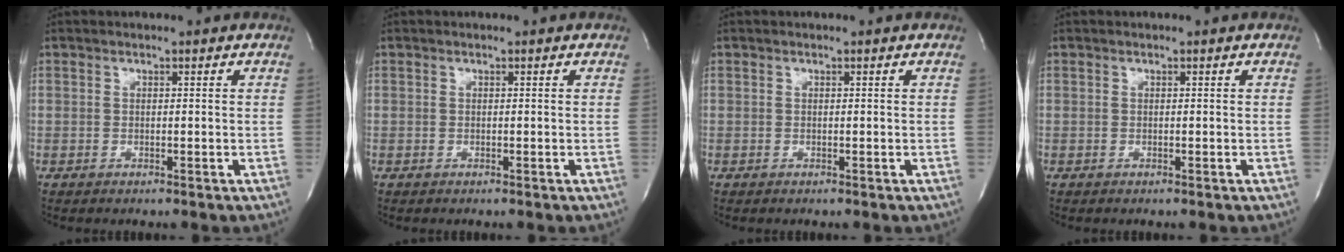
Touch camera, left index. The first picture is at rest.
{"total": 0.0}
{"total": 0.0}
{"total": 0.0}